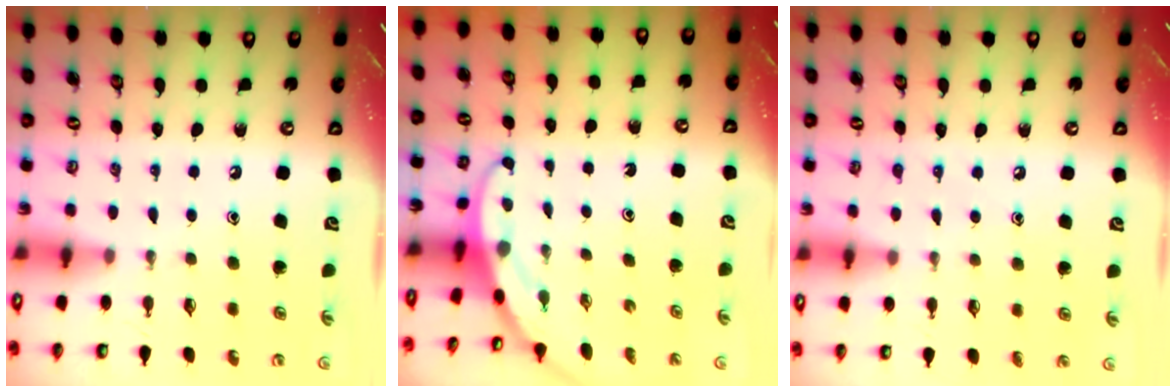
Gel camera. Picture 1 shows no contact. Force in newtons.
{"total": 2.9, "press": 2.9, "slide": 0.1}
{"total": 4.8, "press": 4.7, "slide": 1.0}